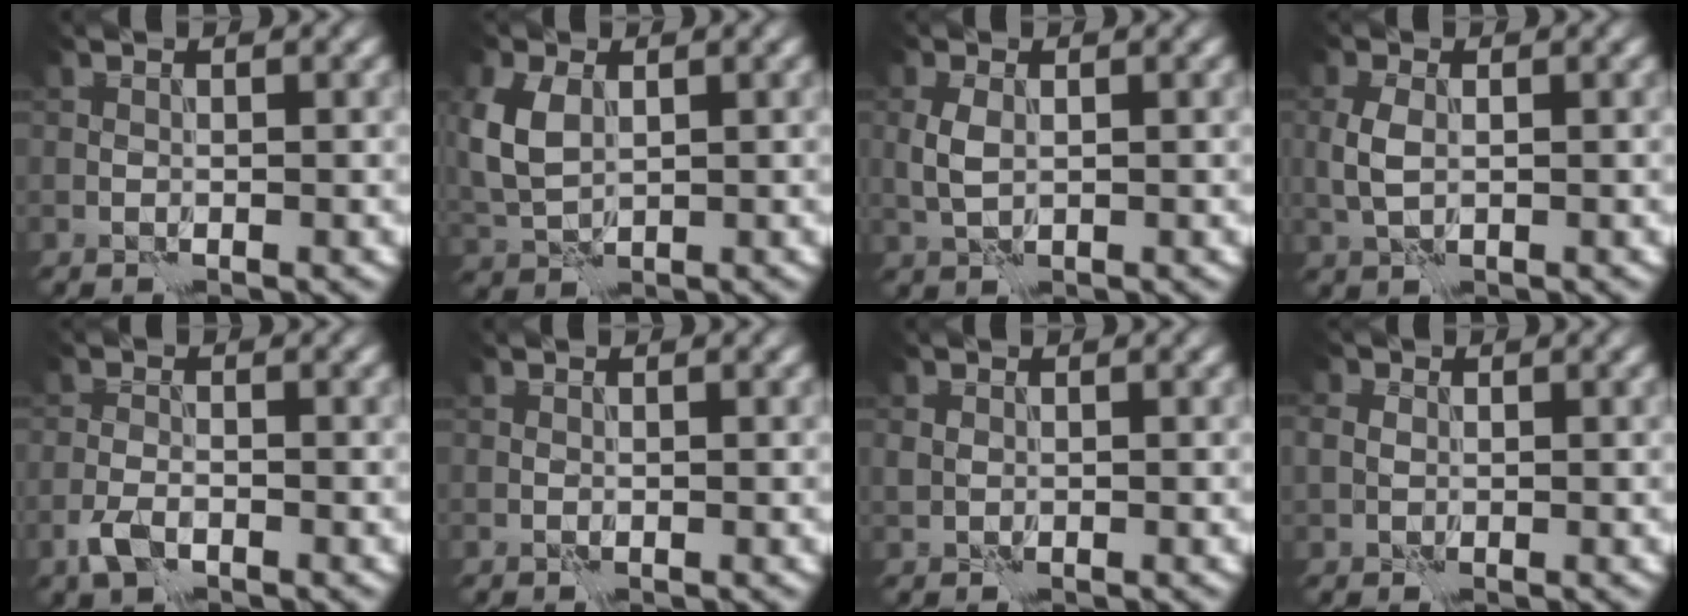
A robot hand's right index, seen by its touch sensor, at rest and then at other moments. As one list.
[{"total": 4.4, "force": [1.1, 2.9, 3.1], "torque": [-0.084, 0.004, 0.023]}, {"total": 1.7, "force": [0.3, 1.1, 1.3], "torque": [-0.036, -0.001, 0.009]}, {"total": 2.0, "force": [0.2, 1.3, 1.5], "torque": [-0.043, -0.002, 0.004]}, {"total": 2.0, "force": [-1.3, 0.8, 1.2], "torque": [-0.026, -0.001, -0.031]}, {"total": 0.0}, {"total": 0.6, "force": [0.2, 0.6, 0.2], "torque": [-0.003, -0.003, 0.003]}, {"total": 1.6, "force": [0.2, 1.5, 0.5], "torque": [-0.010, 0.002, 0.000]}]